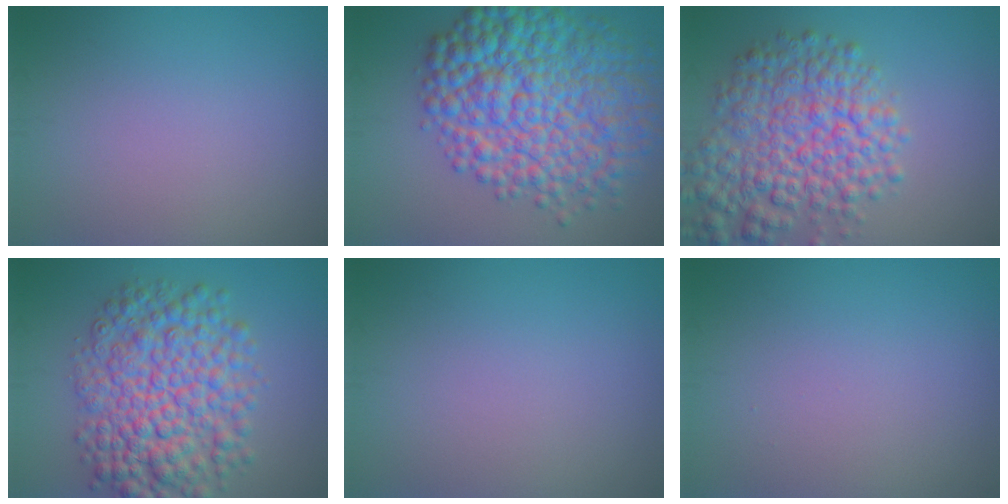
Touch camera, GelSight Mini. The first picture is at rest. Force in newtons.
{"total": 12.1, "press": 12.1, "slide": 0.1}
{"total": 8.2, "press": 8.2, "slide": 0.3}
{"total": 9.6, "press": 9.6, "slide": 0.1}
{"total": 0.0}
{"total": 0.0}